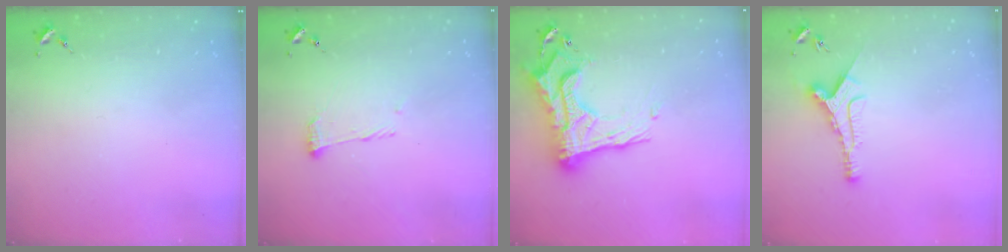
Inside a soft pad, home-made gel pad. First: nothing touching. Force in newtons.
{"total": 9.2, "press": 9.2, "slide": 0.3}
{"total": 24.9, "press": 24.8, "slide": 1.8}
{"total": 8.7, "press": 8.6, "slide": 0.5}